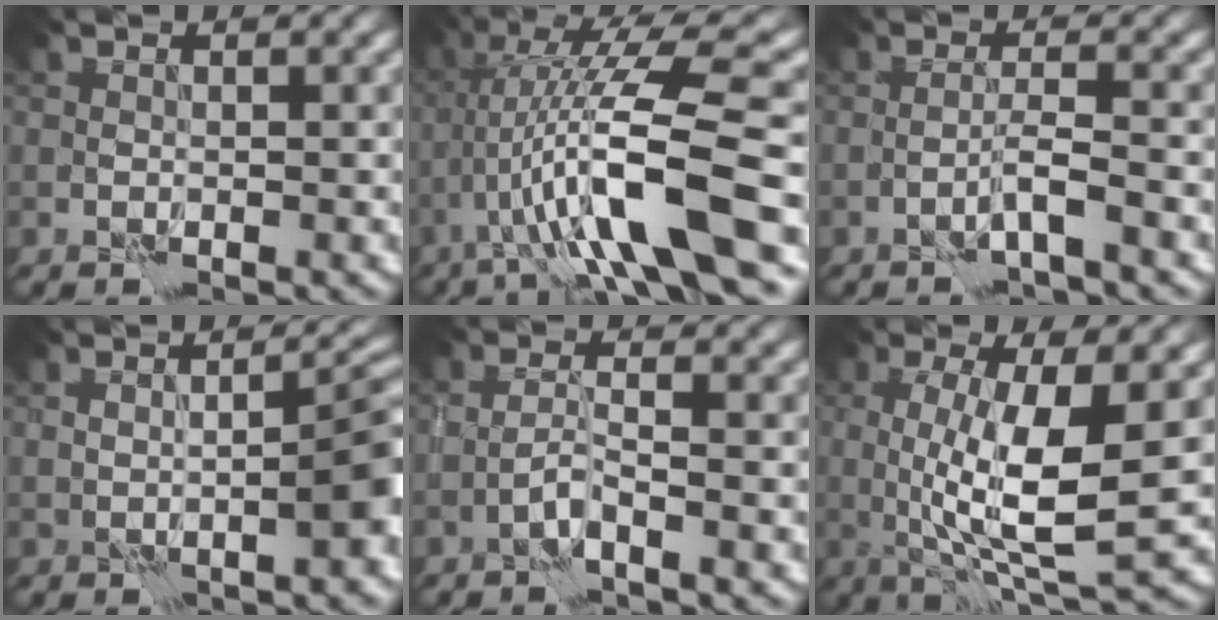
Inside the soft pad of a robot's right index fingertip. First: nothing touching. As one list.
[{"total": 11.0, "force": [-1.8, 1.7, 10.8], "torque": [-0.183, 0.021, -0.025]}, {"total": 1.7, "force": [-0.8, -0.3, 1.5], "torque": [-0.026, 0.009, -0.020]}, {"total": 3.4, "force": [-0.6, 0.5, 3.3], "torque": [-0.046, 0.007, -0.007]}, {"total": 1.5, "force": [-0.8, -0.1, 1.2], "torque": [-0.025, 0.005, -0.021]}, {"total": 8.1, "force": [0.8, 1.9, 7.8], "torque": [-0.133, -0.017, 0.022]}]